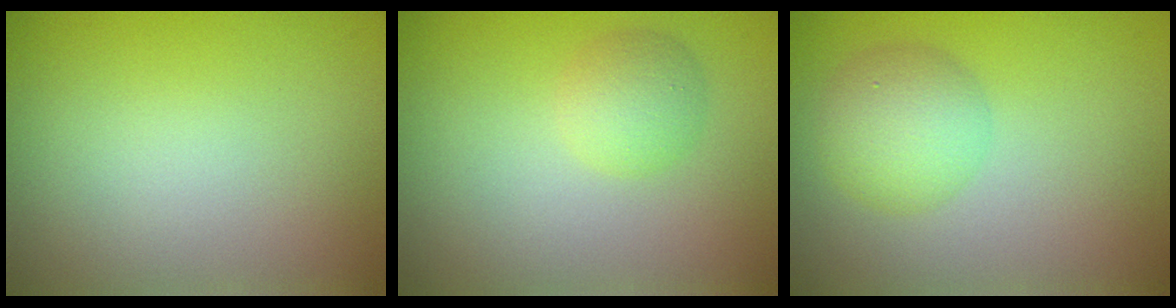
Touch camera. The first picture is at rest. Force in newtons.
{"total": 2.4, "press": 2.4, "slide": 0.1}
{"total": 3.7, "press": 3.7, "slide": 0.1}